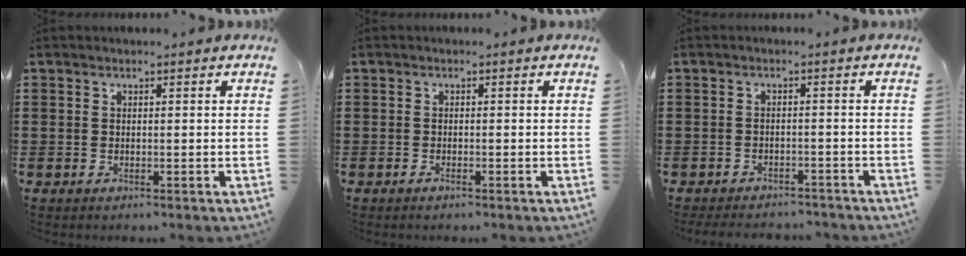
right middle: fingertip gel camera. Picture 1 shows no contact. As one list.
[{"total": 0.6, "force": [-0.4, 0.0, 0.5], "torque": [-0.010, -0.004, -0.006]}, {"total": 2.3, "force": [-2.3, 0.2, -0.1], "torque": [-0.004, 0.000, -0.050]}]